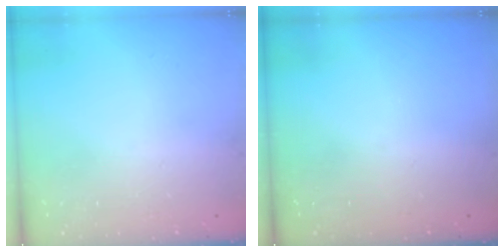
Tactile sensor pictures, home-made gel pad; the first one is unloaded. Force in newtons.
{"total": 0.0}